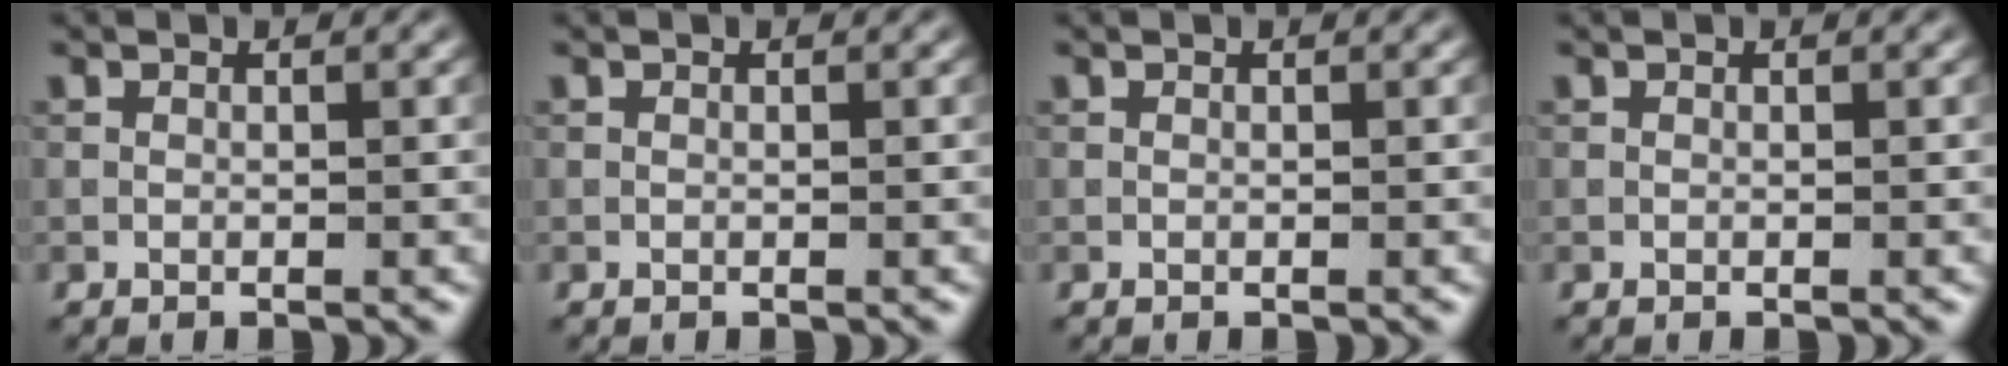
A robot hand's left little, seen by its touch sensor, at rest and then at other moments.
{"total": 0.0}
{"total": 0.0}
{"total": 0.0}